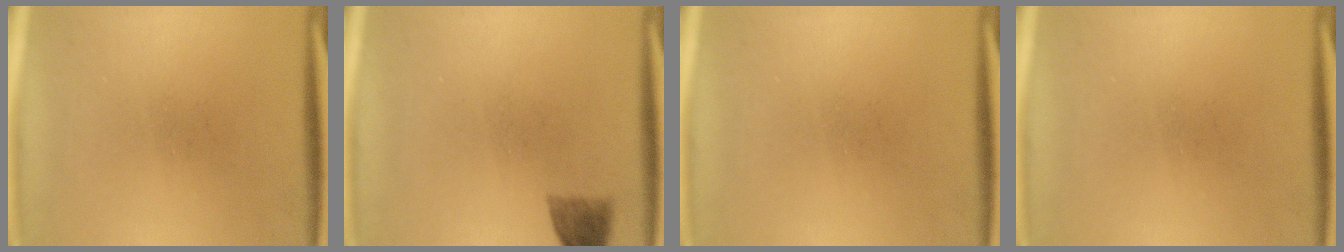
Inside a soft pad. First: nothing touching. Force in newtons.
{"total": 3.1}
{"total": 0.0}
{"total": 0.0}